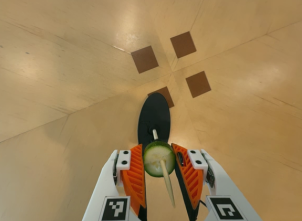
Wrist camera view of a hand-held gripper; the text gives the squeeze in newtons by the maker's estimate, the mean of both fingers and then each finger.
{"total": 7.0, "left": 7.0, "right": 7.0}